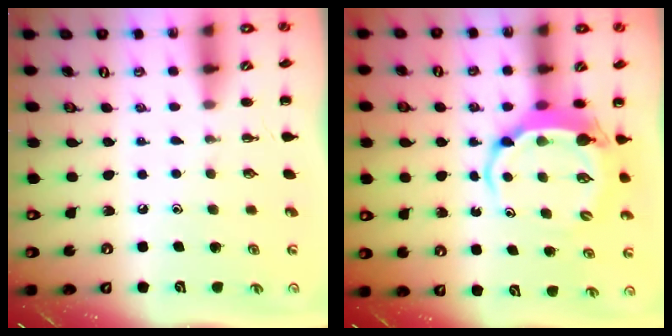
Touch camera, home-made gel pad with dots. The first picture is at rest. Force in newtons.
{"total": 6.1, "press": 6.0, "slide": 0.9}